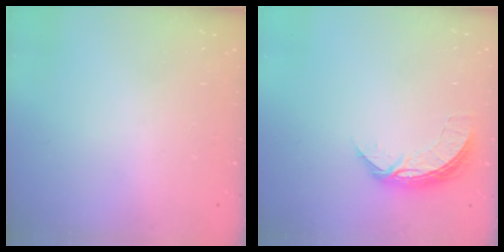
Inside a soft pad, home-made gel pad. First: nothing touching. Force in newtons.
{"total": 7.2, "press": 7.2, "slide": 0.6}